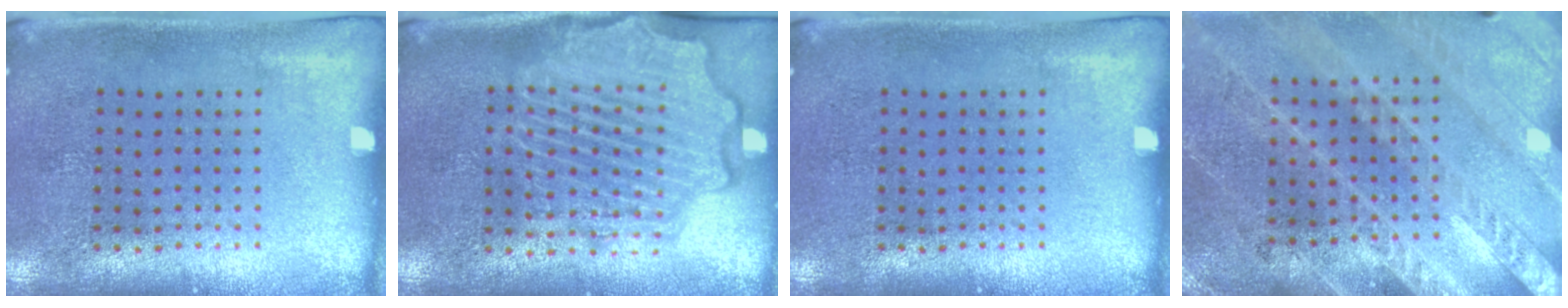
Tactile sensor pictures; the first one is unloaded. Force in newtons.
{"total": 3.6, "press": 3.6, "slide": 0.4}
{"total": 0.0}
{"total": 2.9, "press": 2.6, "slide": 1.1}